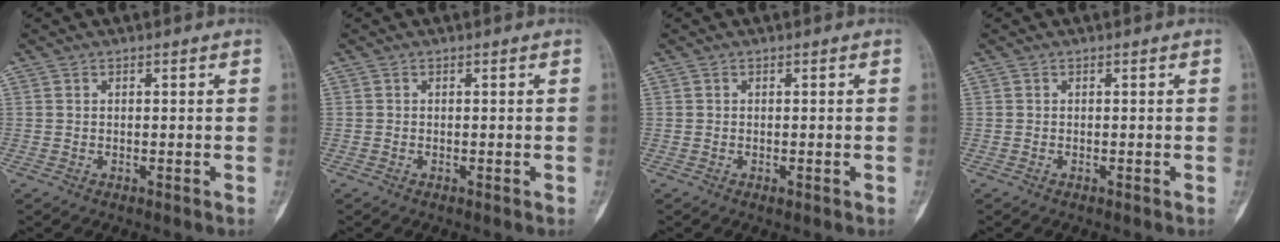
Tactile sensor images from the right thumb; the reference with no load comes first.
{"total": 0.0}
{"total": 1.0, "force": [-0.3, 0.4, 0.8], "torque": [-0.009, 0.003, -0.001]}
{"total": 0.0}